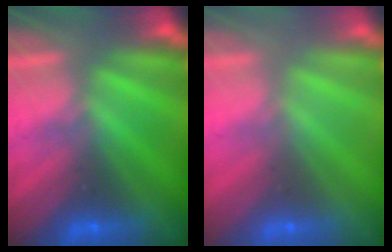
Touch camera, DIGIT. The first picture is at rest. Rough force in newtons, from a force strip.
{"total": 3.4}